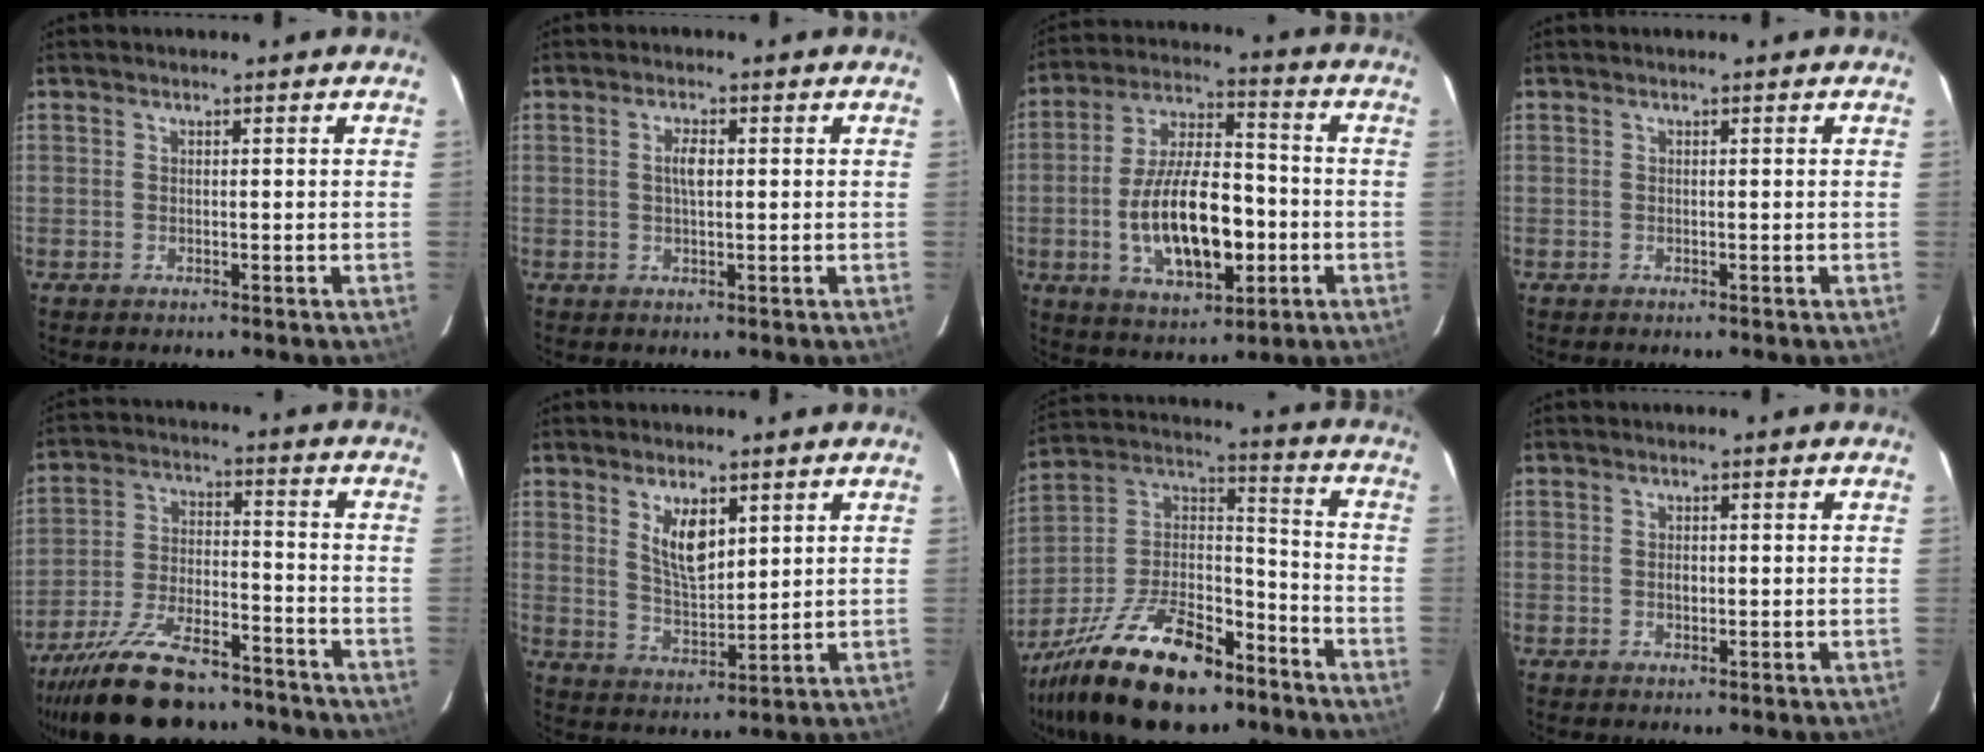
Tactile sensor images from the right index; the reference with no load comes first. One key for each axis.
{"total": 2.6, "fx": 0.3, "fy": 1.0, "fz": 2.4, "tx": -0.045, "ty": 0.004, "tz": 0.005}
{"total": 17.5, "fx": -3.9, "fy": 7.9, "fz": 15.1, "tx": -0.293, "ty": 0.005, "tz": -0.055}
{"total": 0.0}
{"total": 21.1, "fx": -17.2, "fy": 7.4, "fz": 9.7, "tx": -0.194, "ty": -0.011, "tz": -0.262}
{"total": 7.4, "fx": 3.4, "fy": 3.2, "fz": 5.8, "tx": -0.100, "ty": -0.005, "tz": 0.071}
{"total": 24.9, "fx": -16.5, "fy": 11.0, "fz": 15.1, "tx": -0.300, "ty": 0.009, "tz": -0.270}
{"total": 1.1, "fx": -0.1, "fy": 0.8, "fz": 0.7, "tx": -0.012, "ty": 0.002, "tz": -0.002}